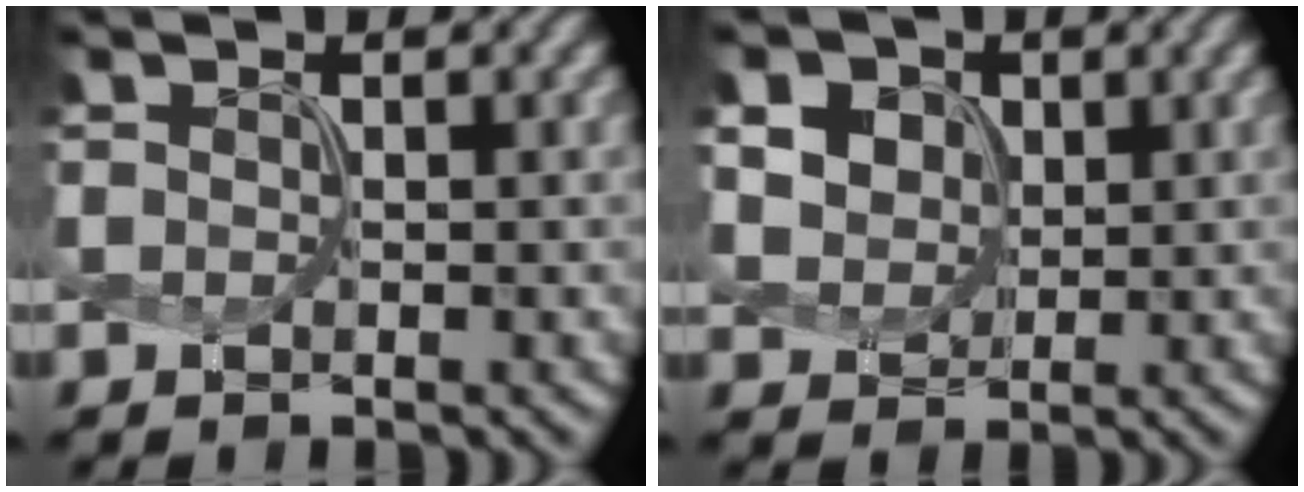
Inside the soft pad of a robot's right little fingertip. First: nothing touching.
{"total": 4.3, "force": [1.8, 3.6, 1.6], "torque": [-0.085, 0.007, 0.059]}